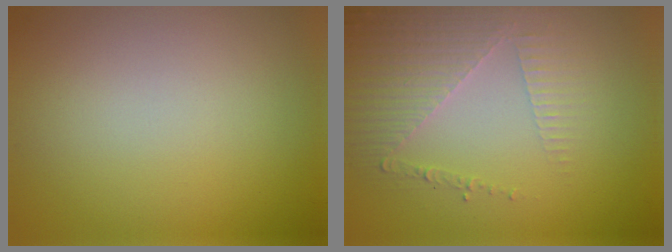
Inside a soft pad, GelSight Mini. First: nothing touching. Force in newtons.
{"total": 3.6, "press": 3.2, "slide": 1.7}